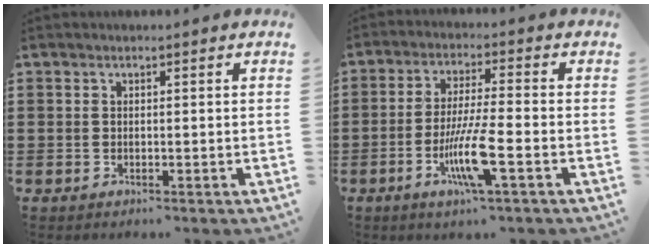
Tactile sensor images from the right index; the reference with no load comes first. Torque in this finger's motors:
{"motor_torque": [2.14, 0.00, 0.74, 0.12]}